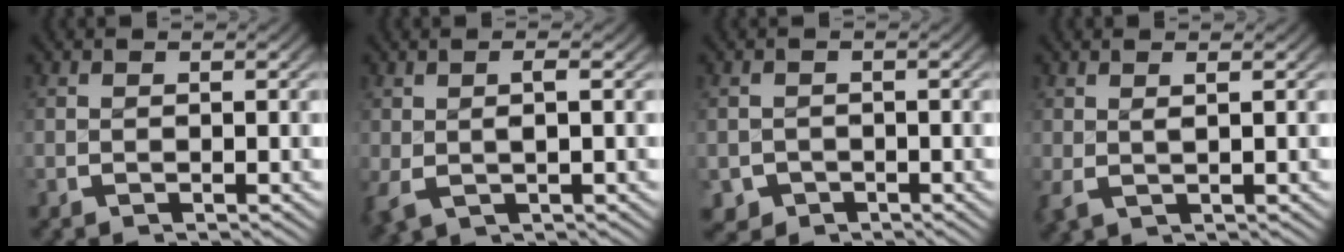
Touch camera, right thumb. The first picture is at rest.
{"total": 1.9, "force": [0.1, 1.1, 1.5], "torque": [-0.034, -0.005, 0.010]}
{"total": 2.9, "force": [-1.8, 2.3, 0.2], "torque": [-0.013, -0.024, -0.021]}
{"total": 1.3, "force": [0.6, 0.6, 1.0], "torque": [-0.023, -0.004, 0.016]}